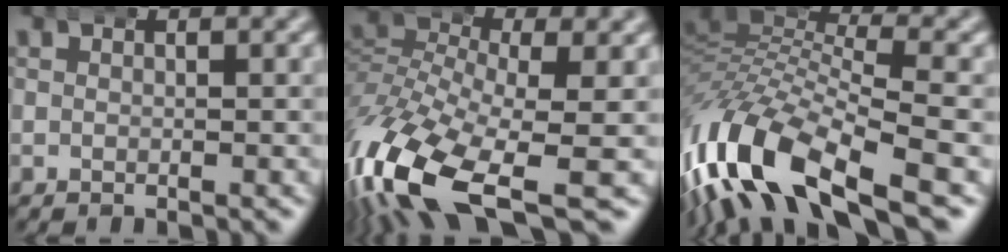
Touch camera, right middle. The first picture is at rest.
{"total": 9.5, "force": [-4.5, 4.8, 6.8], "torque": [-0.176, -0.054, -0.054]}
{"total": 12.1, "force": [-4.4, 6.9, 8.8], "torque": [-0.220, -0.048, -0.057]}